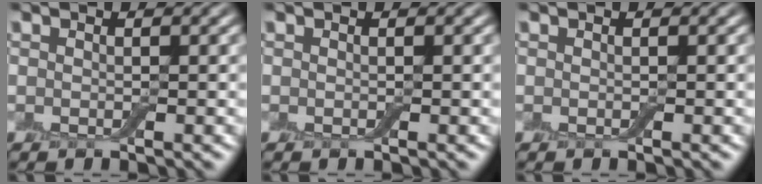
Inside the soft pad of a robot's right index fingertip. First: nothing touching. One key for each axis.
{"total": 0.0}
{"total": 0.0}